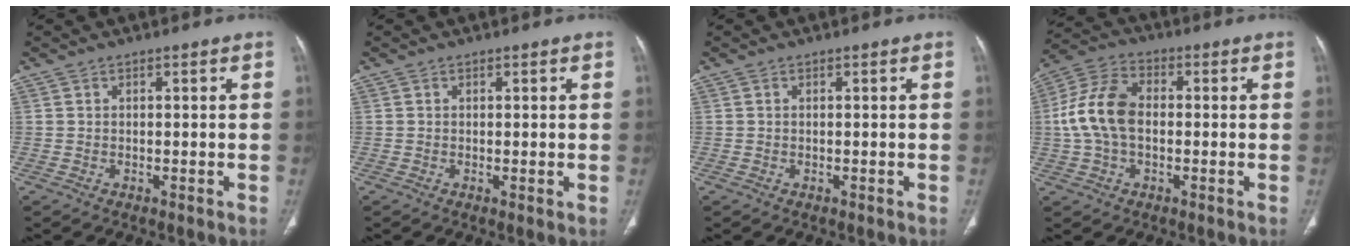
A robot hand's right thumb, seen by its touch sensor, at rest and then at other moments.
{"total": 0.7, "force": [0.1, 0.1, 0.7], "torque": [-0.019, -0.005, 0.000]}
{"total": 0.0}
{"total": 11.4, "force": [-0.2, 7.3, 8.7], "torque": [-0.177, 0.029, -0.010]}